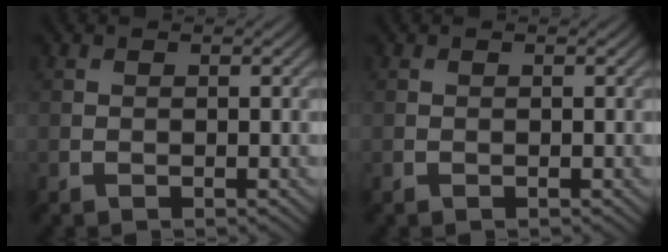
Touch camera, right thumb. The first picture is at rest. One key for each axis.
{"total": 0.0}